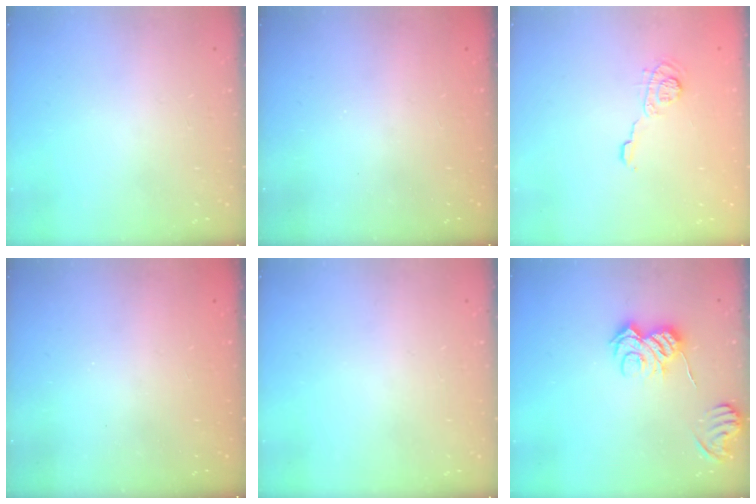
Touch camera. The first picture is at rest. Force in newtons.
{"total": 2.3, "press": 2.2, "slide": 0.7}
{"total": 5.5, "press": 5.4, "slide": 1.1}
{"total": 2.3, "press": 2.2, "slide": 0.7}
{"total": 0.0}
{"total": 9.1, "press": 9.1, "slide": 0.6}